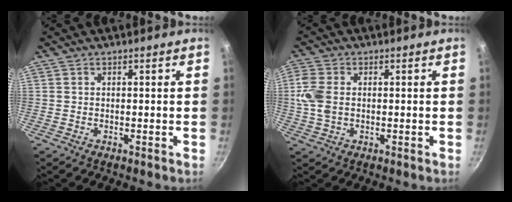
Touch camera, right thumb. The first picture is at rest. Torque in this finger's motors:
{"motor_torque": [0.35, 0.98, 0.67, 0.32, 0.02]}